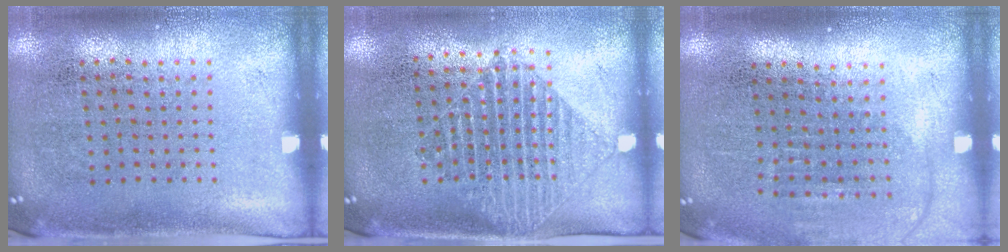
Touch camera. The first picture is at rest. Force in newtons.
{"total": 1.4, "press": 1.3, "slide": 0.7}
{"total": 1.3, "press": 1.2, "slide": 0.5}